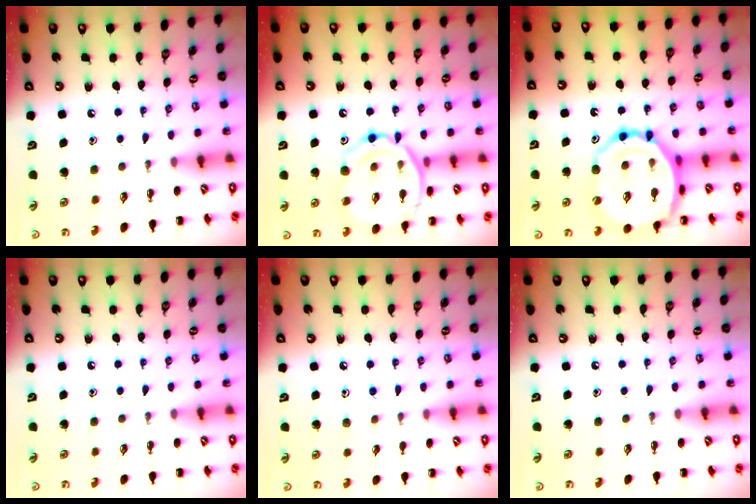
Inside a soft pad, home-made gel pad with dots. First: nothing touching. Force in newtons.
{"total": 16.1, "press": 16.0, "slide": 1.8}
{"total": 19.1, "press": 18.9, "slide": 2.8}
{"total": 0.0}
{"total": 5.9, "press": 5.6, "slide": 2.0}
{"total": 0.0}